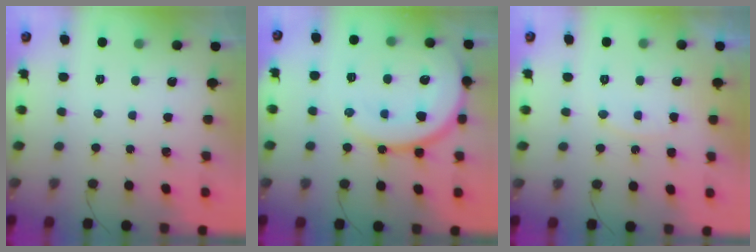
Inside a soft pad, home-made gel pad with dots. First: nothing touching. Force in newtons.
{"total": 17.4, "press": 17.3, "slide": 1.9}
{"total": 6.4, "press": 6.4, "slide": 0.6}